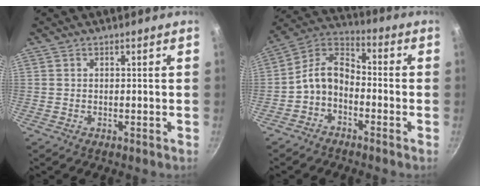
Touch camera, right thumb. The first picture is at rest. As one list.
[{"total": 8.6, "force": [-2.9, 5.9, 5.6], "torque": [-0.093, 0.056, -0.074]}]